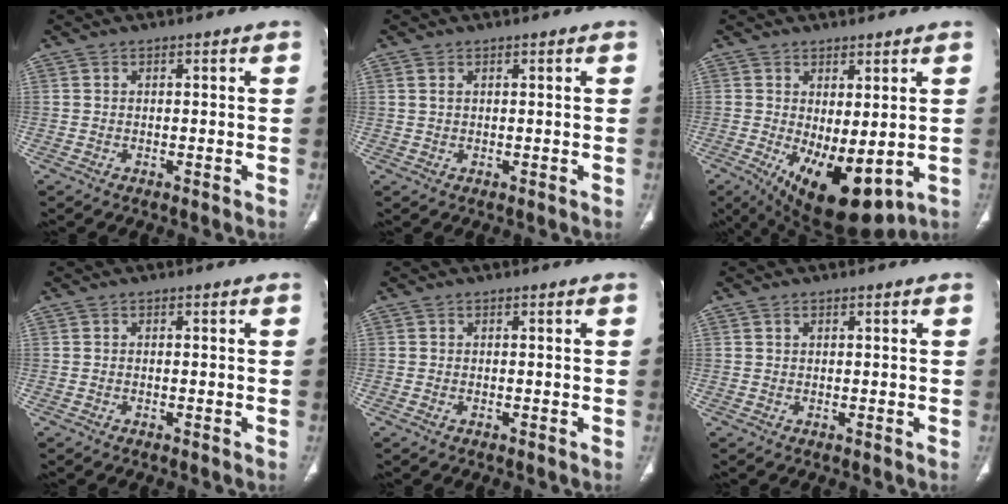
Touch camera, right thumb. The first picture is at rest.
{"total": 1.1, "force": [0.5, 0.6, 0.8], "torque": [-0.021, 0.007, 0.014]}
{"total": 13.1, "force": [-2.3, 5.7, 11.6], "torque": [-0.176, -0.021, -0.009]}
{"total": 0.0}
{"total": 0.5, "force": [-0.2, 0.3, 0.3], "torque": [-0.012, 0.006, -0.001]}
{"total": 0.6, "force": [0.3, 0.4, 0.3], "torque": [-0.007, 0.001, 0.006]}